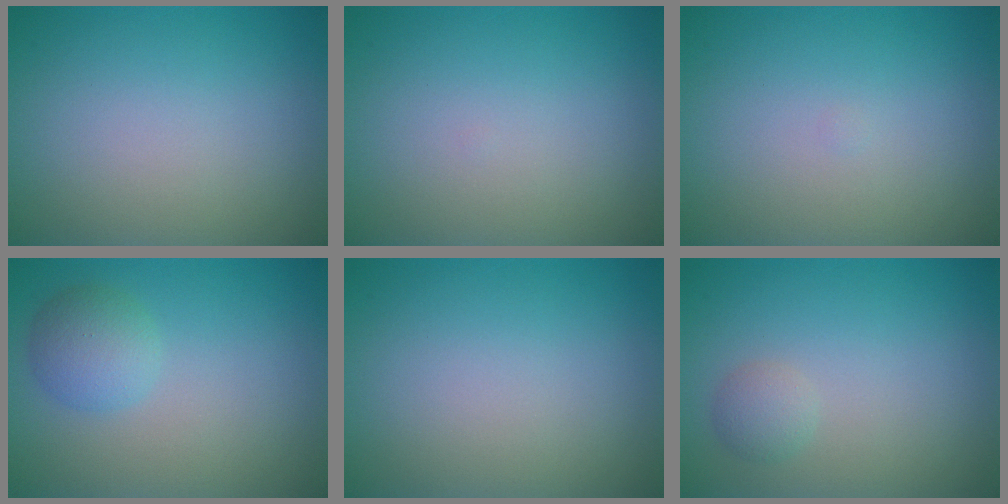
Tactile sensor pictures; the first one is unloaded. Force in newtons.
{"total": 0.0}
{"total": 0.0}
{"total": 2.7, "press": 2.7, "slide": 0.2}
{"total": 0.0}
{"total": 1.3, "press": 1.3, "slide": 0.0}